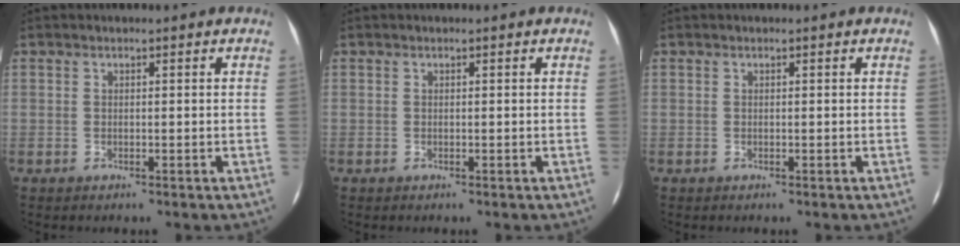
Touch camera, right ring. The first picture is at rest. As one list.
[{"total": 0.0}, {"total": 0.0}]